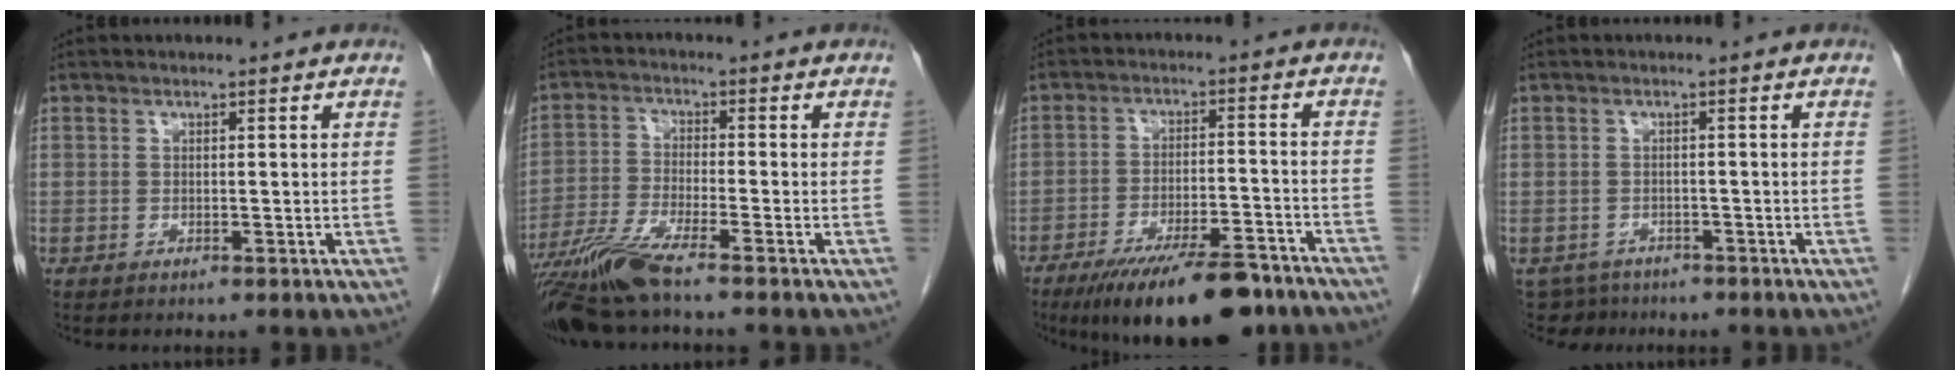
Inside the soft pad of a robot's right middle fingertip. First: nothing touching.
{"total": 8.5, "force": [-6.7, -0.4, 5.3], "torque": [-0.108, -0.030, -0.128]}
{"total": 16.0, "force": [-12.2, 3.6, 9.7], "torque": [-0.125, -0.007, -0.191]}
{"total": 3.9, "force": [-3.1, 2.3, -0.4], "torque": [0.009, 0.001, -0.051]}